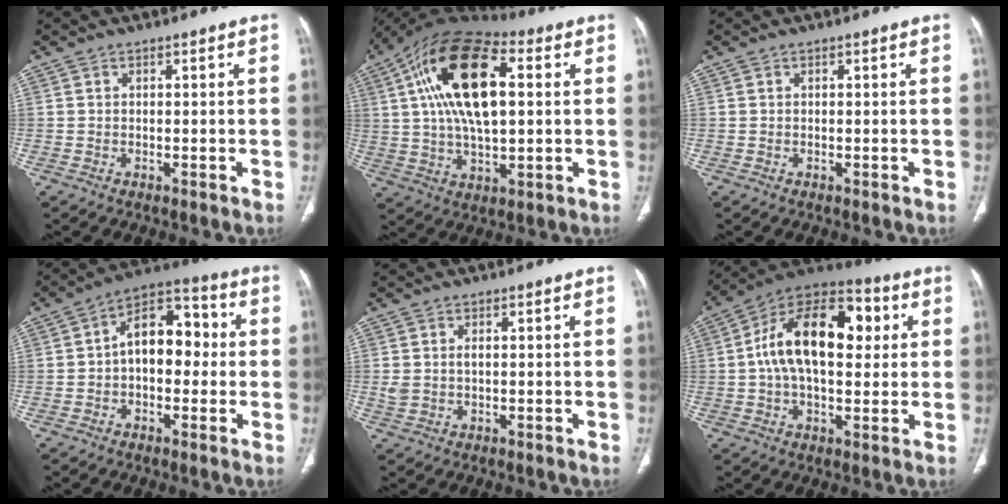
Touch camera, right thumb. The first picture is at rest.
{"total": 21.2, "force": [4.6, 10.3, 17.9], "torque": [-0.324, 0.013, 0.072]}
{"total": 0.0}
{"total": 13.0, "force": [0.6, 8.0, 10.2], "torque": [-0.119, 0.039, -0.005]}
{"total": 2.6, "force": [0.2, 1.7, 2.0], "torque": [-0.050, 0.005, 0.009]}
{"total": 20.2, "force": [3.3, 11.3, 16.4], "torque": [-0.252, 0.029, 0.044]}